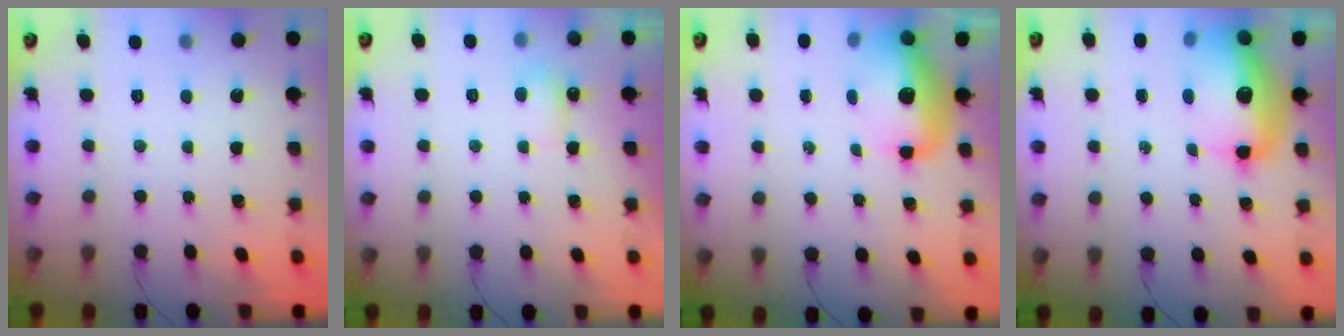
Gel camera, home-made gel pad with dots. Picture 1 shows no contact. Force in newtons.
{"total": 3.3, "press": 3.2, "slide": 0.8}
{"total": 13.1, "press": 12.8, "slide": 2.8}
{"total": 15.1, "press": 14.7, "slide": 3.6}